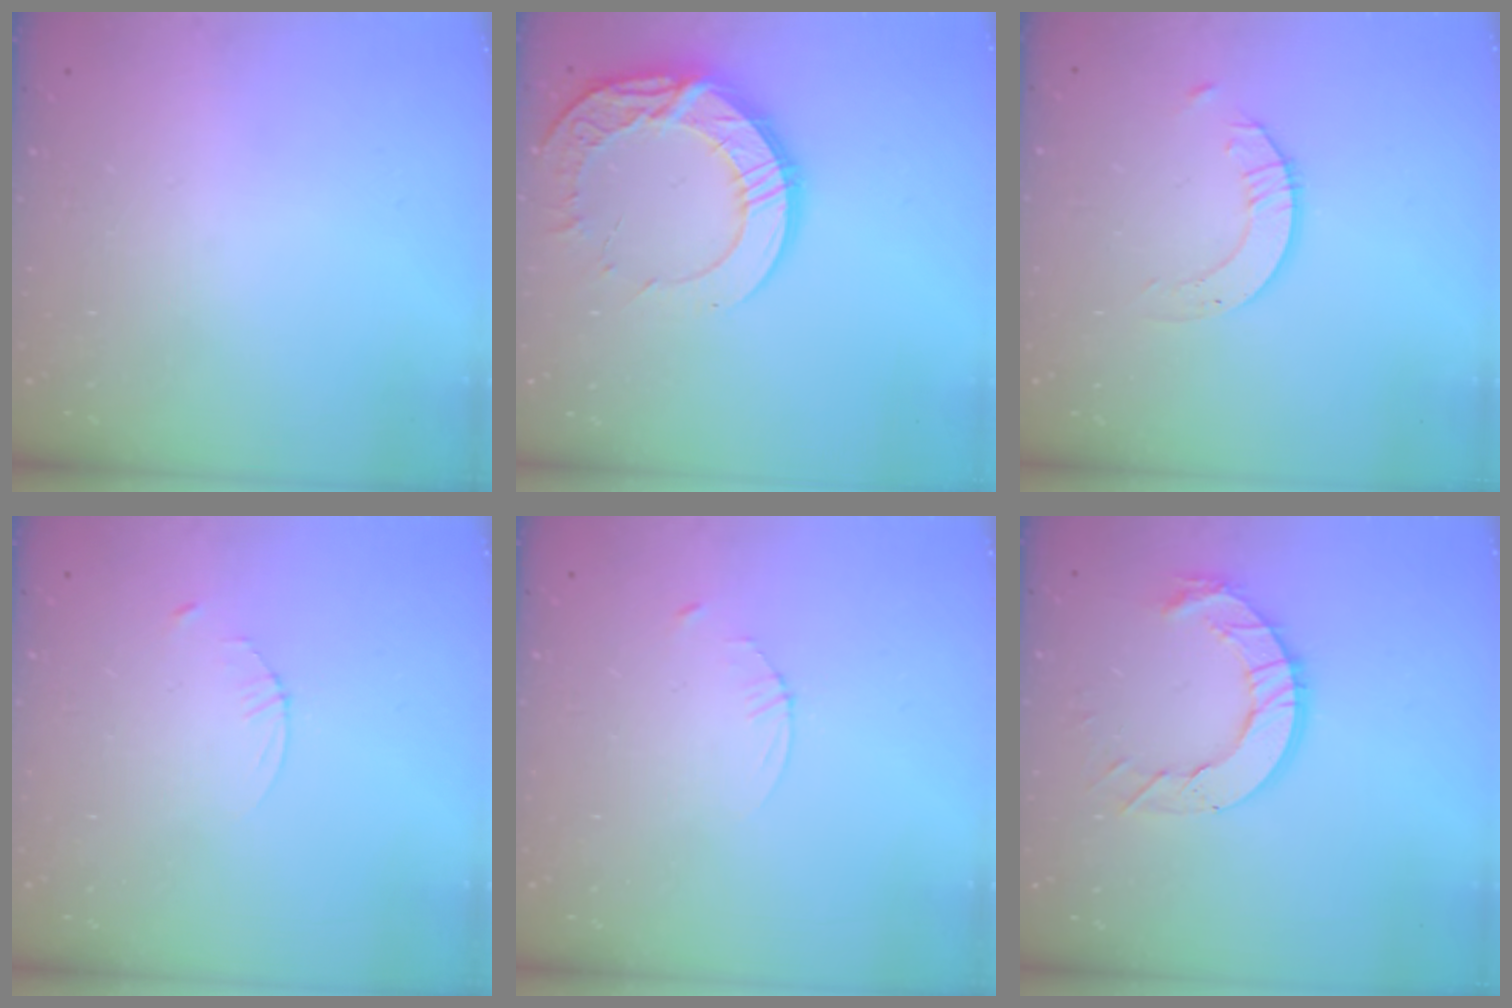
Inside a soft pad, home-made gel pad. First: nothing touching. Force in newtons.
{"total": 15.6, "press": 15.5, "slide": 1.2}
{"total": 2.1, "press": 2.1, "slide": 0.2}
{"total": 2.3, "press": 2.3, "slide": 0.3}
{"total": 2.3, "press": 2.3, "slide": 0.3}
{"total": 11.0, "press": 10.9, "slide": 1.1}